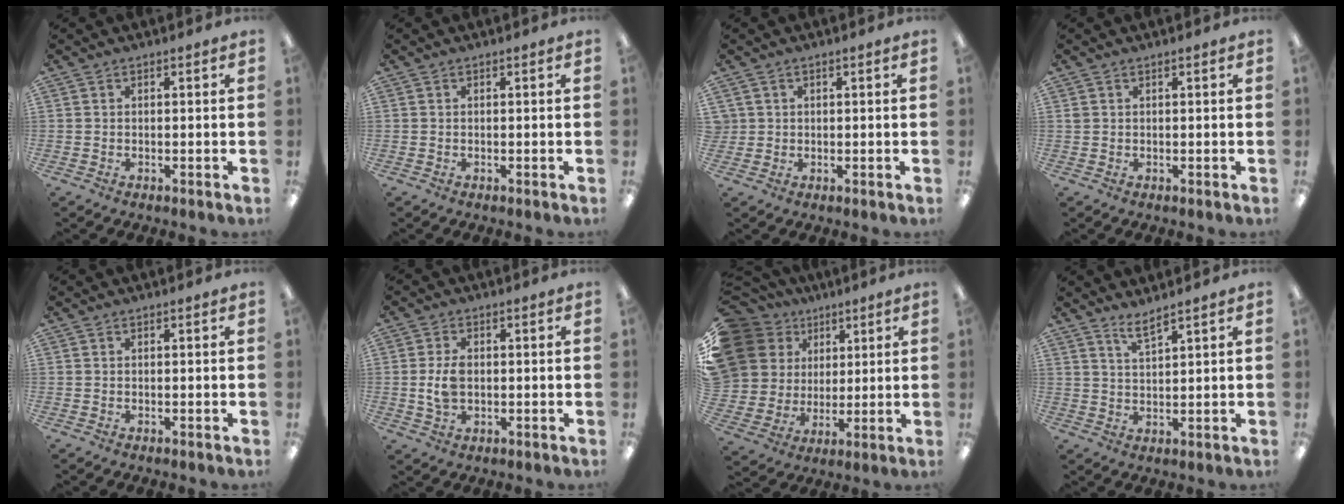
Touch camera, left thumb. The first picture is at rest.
{"total": 0.0}
{"total": 1.8, "force": [0.6, 1.7, 0.1], "torque": [-0.007, 0.003, 0.009]}
{"total": 0.8, "force": [0.3, 0.6, 0.3], "torque": [-0.007, 0.004, 0.005]}
{"total": 0.0}
{"total": 6.1, "force": [-0.1, 3.8, 4.7], "torque": [-0.091, 0.001, -0.004]}
{"total": 16.2, "force": [6.9, 13.6, 5.4], "torque": [-0.129, -0.024, 0.150]}
{"total": 3.8, "force": [3.4, 0.4, 1.7], "torque": [-0.040, -0.013, 0.061]}